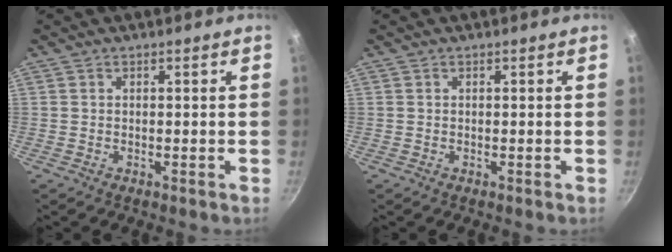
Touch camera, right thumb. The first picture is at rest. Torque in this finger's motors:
{"motor_torque": [-0.23, 0.23, -0.05, 0.48, 0.00]}